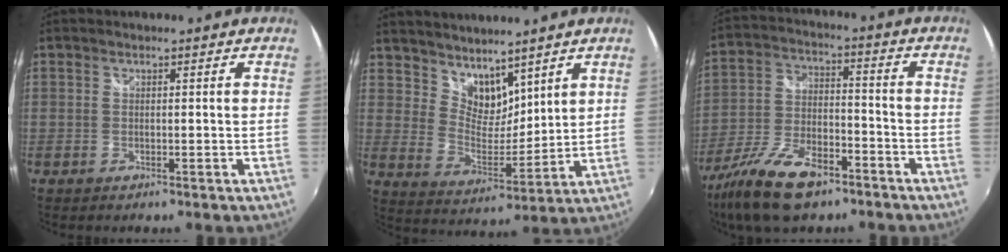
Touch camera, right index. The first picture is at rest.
{"total": 9.0, "force": [7.2, 4.3, 3.2], "torque": [-0.051, -0.001, 0.139]}
{"total": 15.6, "force": [-10.5, 6.7, 9.5], "torque": [-0.208, -0.023, -0.192]}